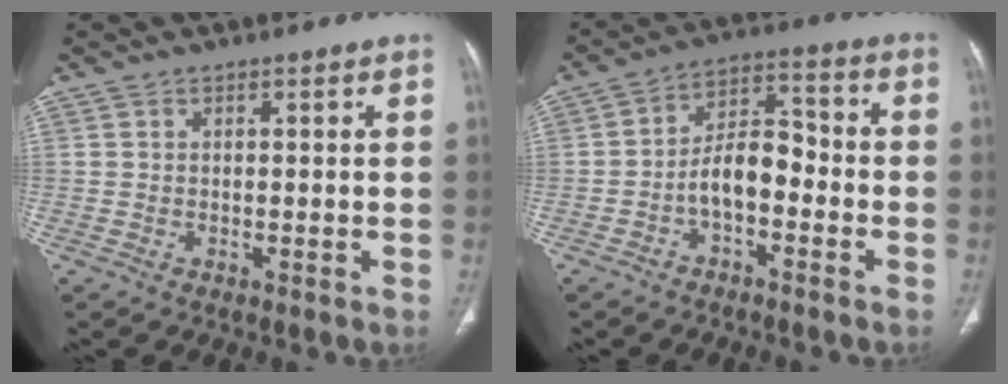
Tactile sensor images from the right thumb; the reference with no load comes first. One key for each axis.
{"total": 8.4, "fx": -2.9, "fy": 4.6, "fz": 6.3, "tx": -0.094, "ty": 0.046, "tz": -0.058}